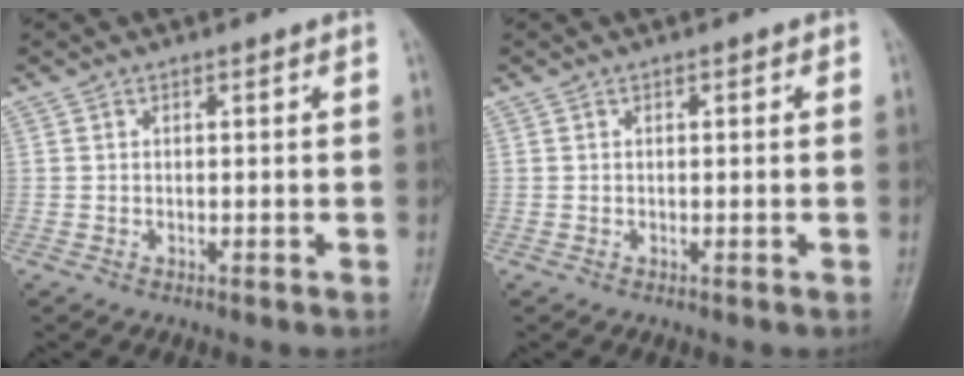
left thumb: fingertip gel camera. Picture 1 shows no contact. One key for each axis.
{"total": 0.6, "fx": 0.2, "fy": 0.3, "fz": 0.5, "tx": -0.004, "ty": 0.002, "tz": 0.002}